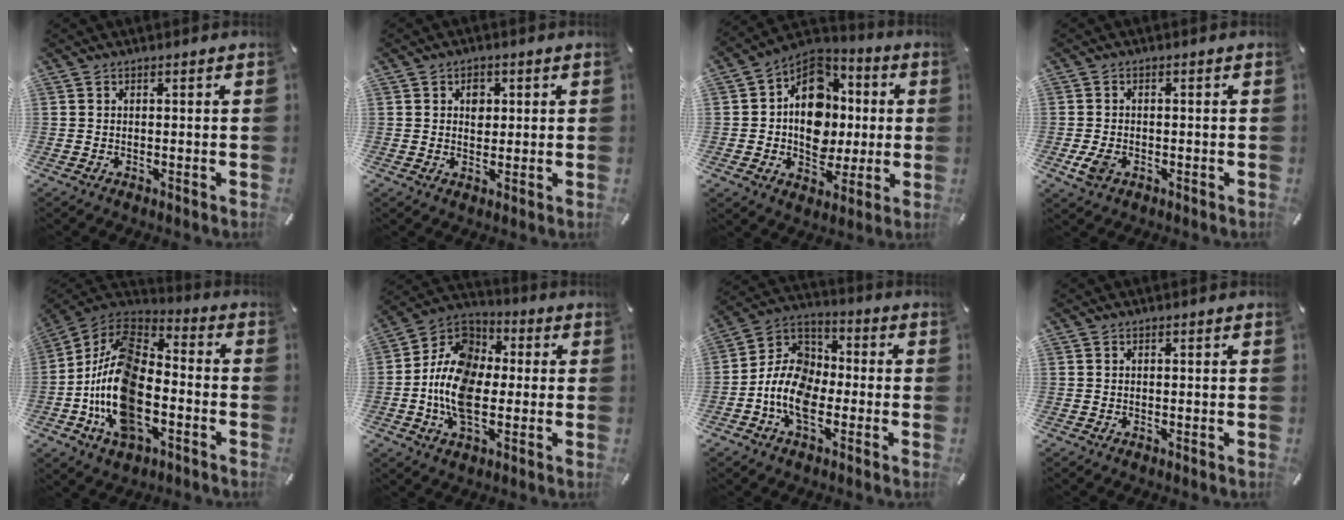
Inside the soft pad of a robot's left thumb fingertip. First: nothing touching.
{"total": 3.7, "force": [0.9, 2.9, 2.1], "torque": [-0.013, -0.006, 0.006]}
{"total": 15.2, "force": [-0.5, 12.5, 8.6], "torque": [-0.130, 0.006, -0.003]}
{"total": 3.6, "force": [-1.3, 2.3, 2.4], "torque": [-0.060, -0.002, -0.025]}
{"total": 19.9, "force": [-7.0, 11.4, 14.7], "torque": [-0.315, 0.023, -0.125]}
{"total": 14.1, "force": [-3.3, 9.6, 9.8], "torque": [-0.231, 0.013, -0.065]}
{"total": 11.4, "force": [-4.9, 7.6, 6.9], "torque": [-0.158, 0.014, -0.095]}
{"total": 0.0}